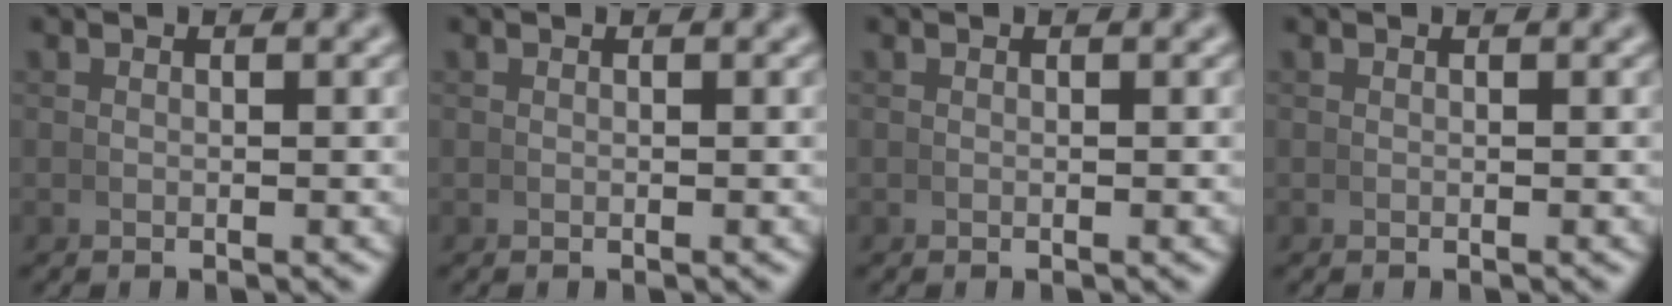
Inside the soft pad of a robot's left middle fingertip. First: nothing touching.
{"total": 0.0}
{"total": 0.0}
{"total": 0.0}